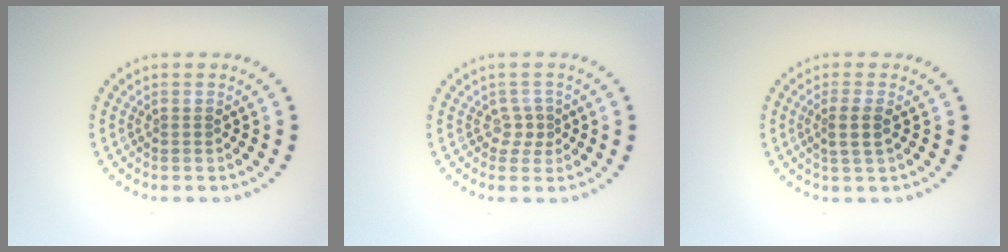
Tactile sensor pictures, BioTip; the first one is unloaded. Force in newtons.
{"total": 1.5, "press": 1.0, "slide": 1.1}
{"total": 1.9, "press": 1.7, "slide": 0.8}